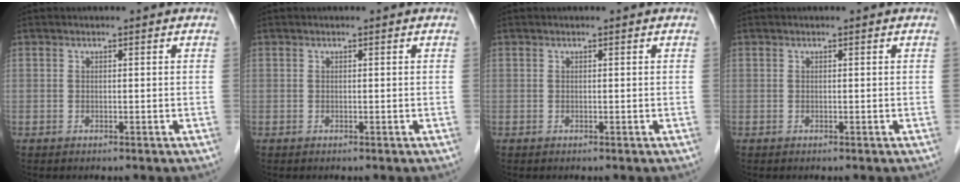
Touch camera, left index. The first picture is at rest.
{"total": 0.0}
{"total": 0.0}
{"total": 0.0}